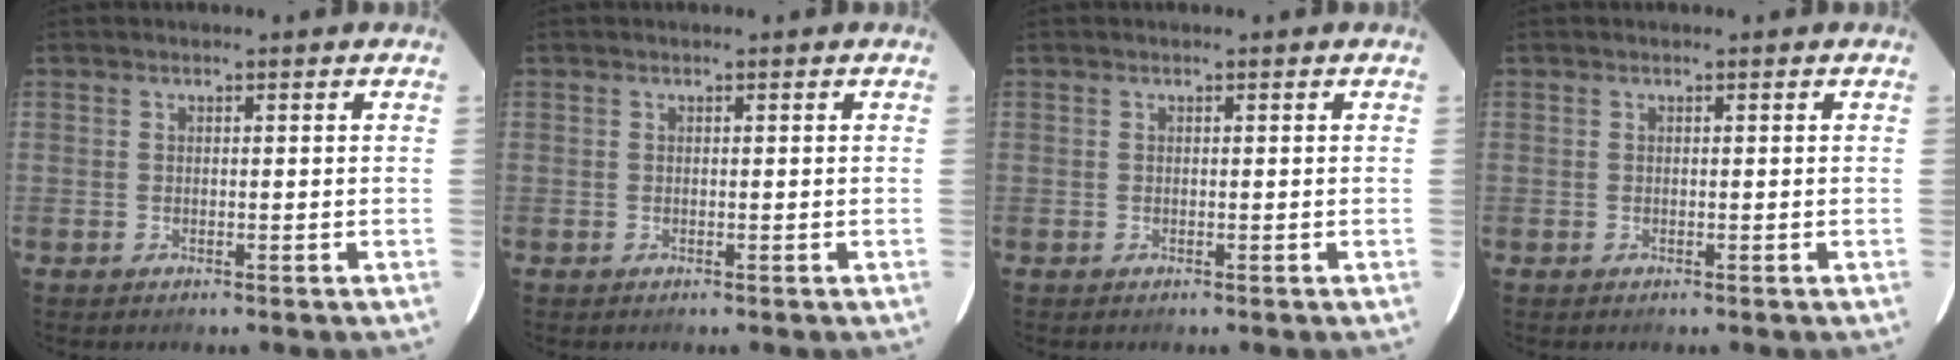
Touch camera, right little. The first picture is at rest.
{"total": 0.0}
{"total": 0.0}
{"total": 0.0}